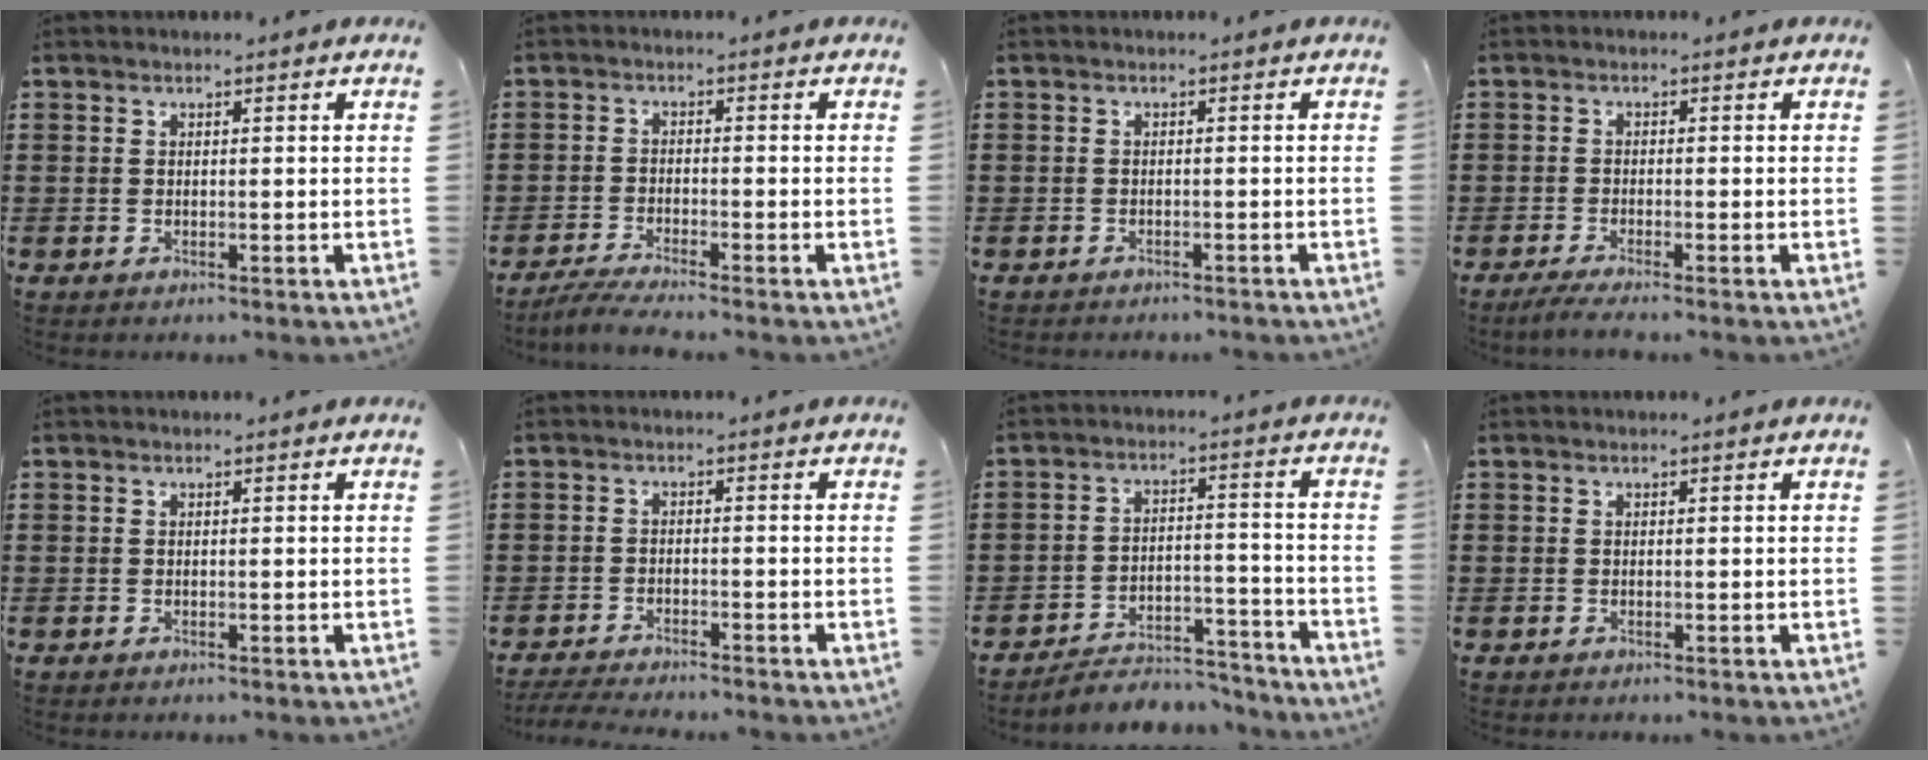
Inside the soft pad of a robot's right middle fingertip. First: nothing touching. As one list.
[{"total": 3.0, "force": [-2.7, -0.3, 1.2], "torque": [-0.030, -0.007, -0.054]}, {"total": 1.0, "force": [-1.0, 0.1, -0.1], "torque": [-0.001, 0.001, -0.022]}, {"total": 1.7, "force": [-1.3, -0.1, 1.0], "torque": [-0.025, -0.004, -0.027]}, {"total": 0.0}, {"total": 2.9, "force": [-2.8, 0.0, 0.7], "torque": [-0.021, -0.004, -0.059]}, {"total": 5.0, "force": [-4.9, 0.8, 0.9], "torque": [-0.019, 0.007, -0.098]}, {"total": 0.0}]